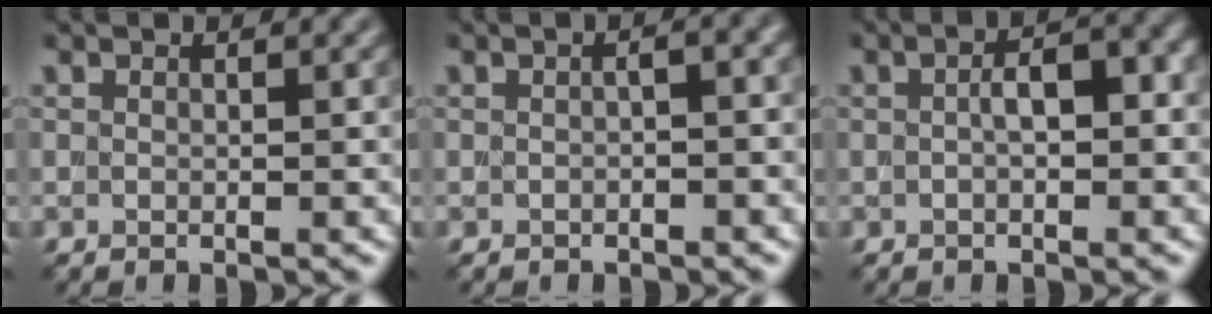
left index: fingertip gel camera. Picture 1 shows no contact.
{"total": 1.9, "force": [-0.1, 0.7, 1.8], "torque": [-0.016, 0.006, -0.001]}
{"total": 3.7, "force": [0.2, 1.5, 3.4], "torque": [-0.053, 0.008, 0.003]}